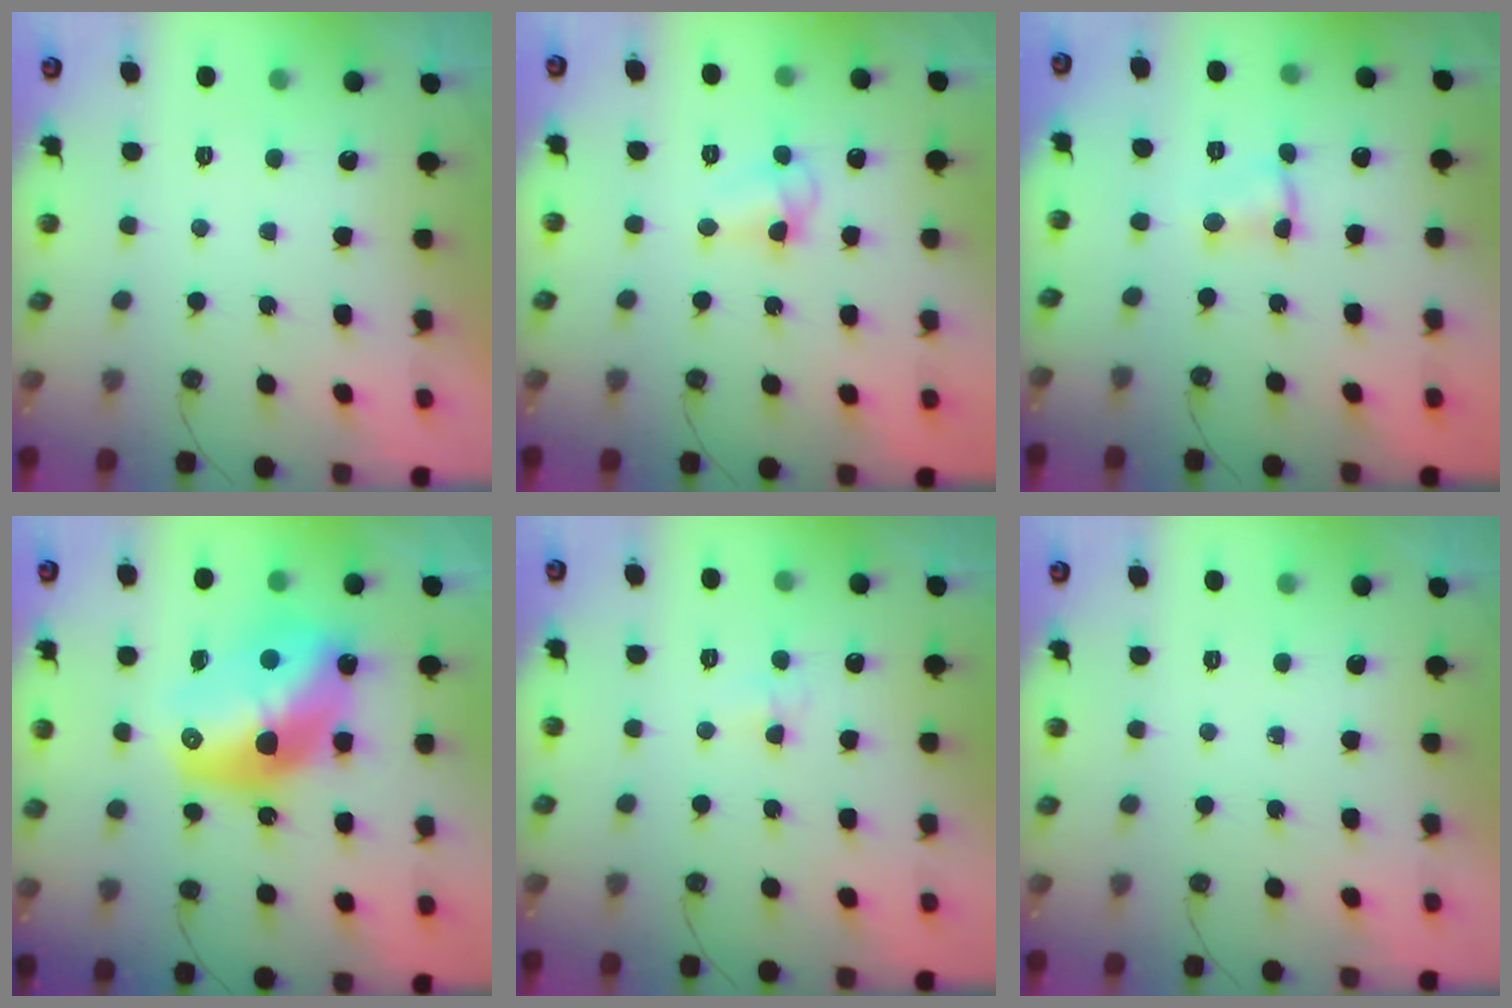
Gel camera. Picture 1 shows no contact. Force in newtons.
{"total": 6.5, "press": 6.5, "slide": 0.5}
{"total": 1.9, "press": 1.9, "slide": 0.4}
{"total": 19.1, "press": 19.1, "slide": 1.5}
{"total": 3.9, "press": 3.9, "slide": 0.6}
{"total": 0.0}